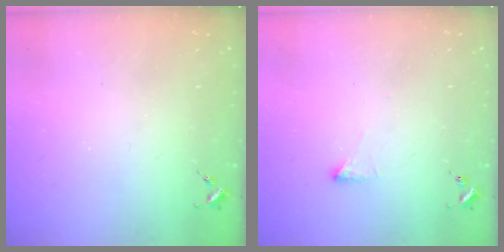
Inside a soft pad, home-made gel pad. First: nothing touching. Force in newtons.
{"total": 2.9, "press": 2.8, "slide": 0.5}